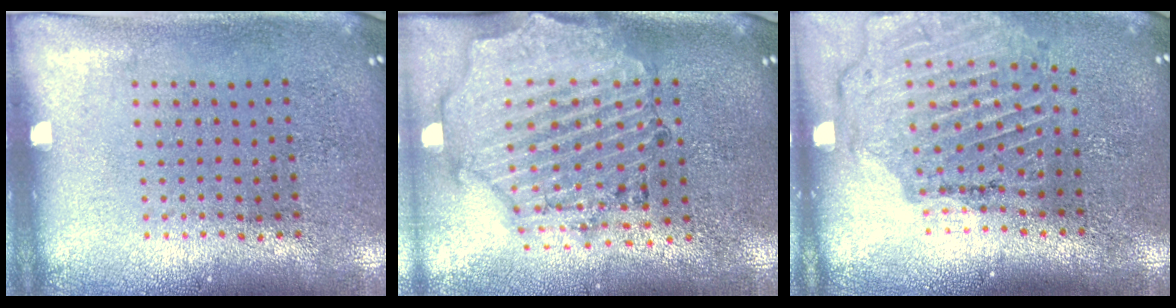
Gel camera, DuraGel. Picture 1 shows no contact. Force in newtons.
{"total": 1.8, "press": 1.8, "slide": 0.3}
{"total": 1.6, "press": 1.6, "slide": 0.1}